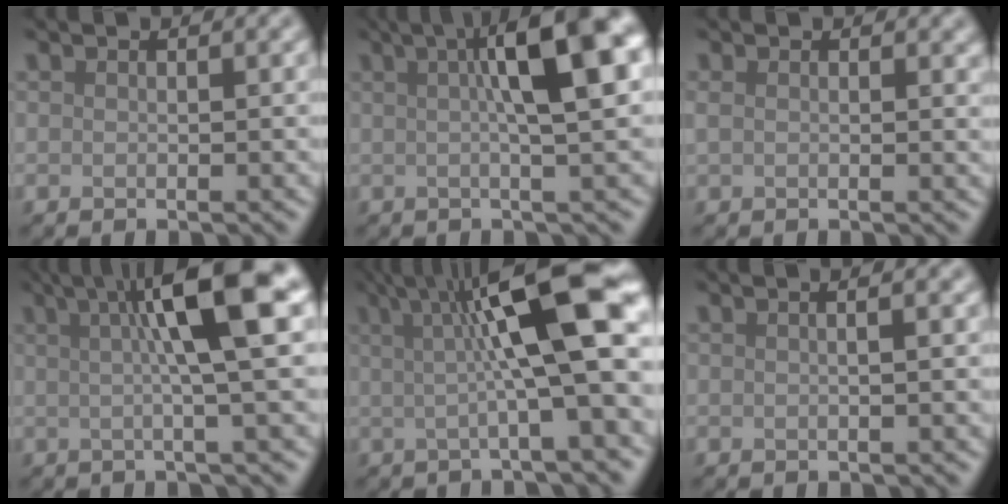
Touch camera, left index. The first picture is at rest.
{"total": 9.7, "force": [2.3, 2.3, 9.2], "torque": [-0.112, 0.020, 0.031]}
{"total": 1.7, "force": [1.0, 0.8, 1.2], "torque": [-0.015, 0.001, 0.013]}
{"total": 9.0, "force": [2.2, 1.3, 8.6], "torque": [-0.109, 0.016, 0.029]}
{"total": 11.3, "force": [2.0, 2.2, 10.9], "torque": [-0.148, 0.014, 0.027]}
{"total": 2.4, "force": [0.6, 1.1, 2.0], "torque": [-0.010, 0.010, -0.018]}